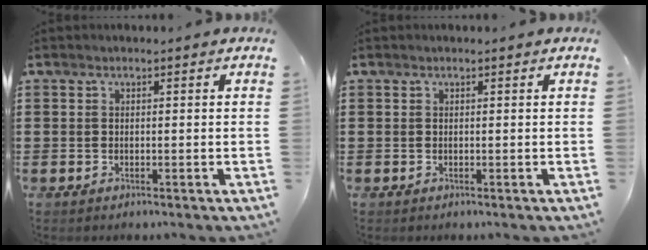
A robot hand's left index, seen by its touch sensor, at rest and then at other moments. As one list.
[{"total": 0.0}]